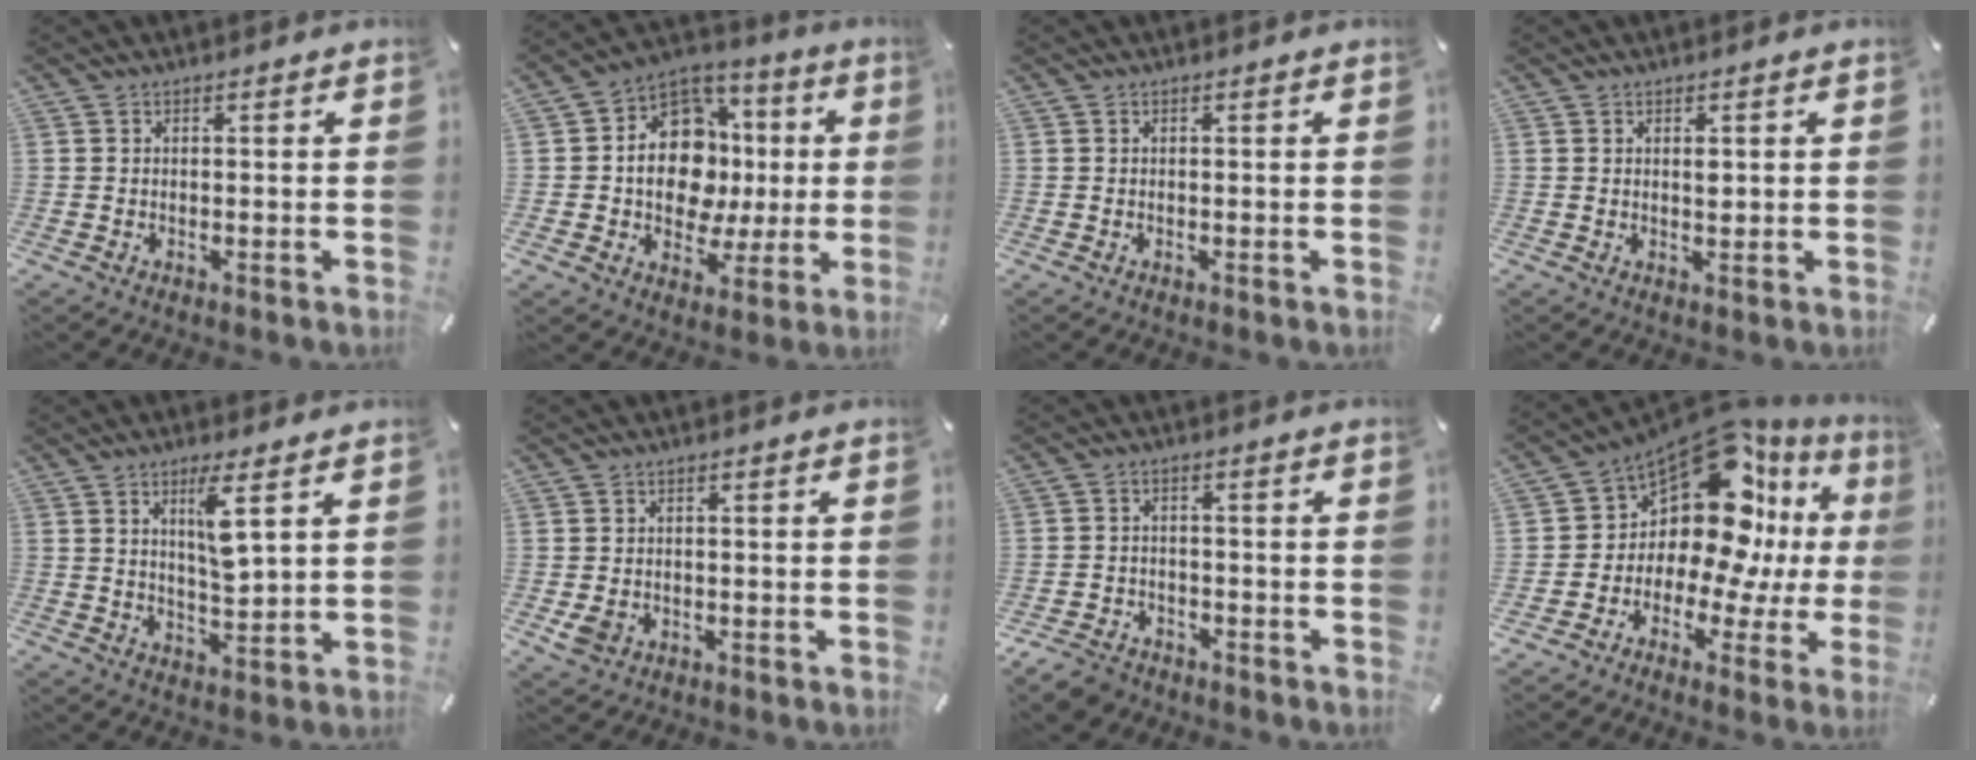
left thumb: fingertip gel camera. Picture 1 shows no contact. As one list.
[{"total": 16.5, "force": [0.1, 13.3, 9.8], "torque": [-0.166, 0.000, 0.011]}, {"total": 0.0}, {"total": 1.8, "force": [0.3, 1.0, 1.4], "torque": [-0.022, -0.001, 0.003]}, {"total": 7.5, "force": [3.3, 1.4, 6.5], "torque": [-0.112, -0.016, 0.049]}, {"total": 3.1, "force": [-0.9, 2.5, 1.6], "torque": [-0.041, -0.002, -0.018]}, {"total": 4.9, "force": [-3.9, 2.7, 1.2], "torque": [-0.035, 0.016, -0.080]}, {"total": 15.1, "force": [6.9, 9.3, 9.8], "torque": [-0.174, -0.086, 0.110]}]